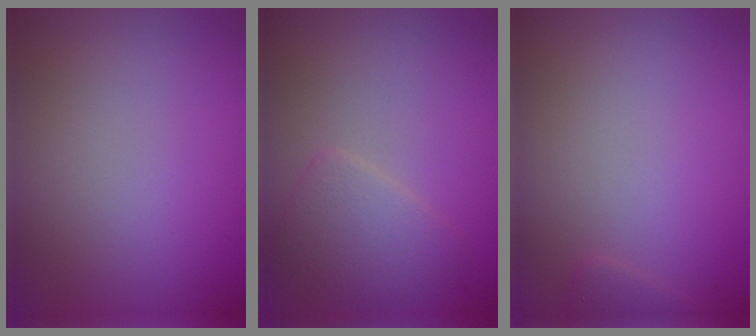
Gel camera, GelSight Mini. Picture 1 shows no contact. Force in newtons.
{"total": 2.9, "press": 2.9, "slide": 0.1}
{"total": 0.6, "press": 0.6, "slide": 0.1}